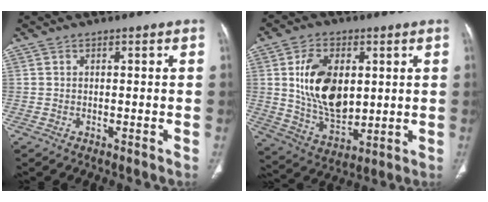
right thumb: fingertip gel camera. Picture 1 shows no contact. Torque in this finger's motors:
{"motor_torque": [0.74, 3.44, 1.31, 0.06, 0.39]}